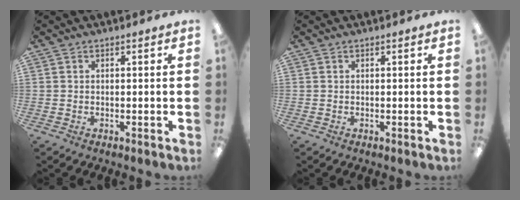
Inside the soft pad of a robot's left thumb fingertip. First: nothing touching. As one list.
[{"total": 0.0}]